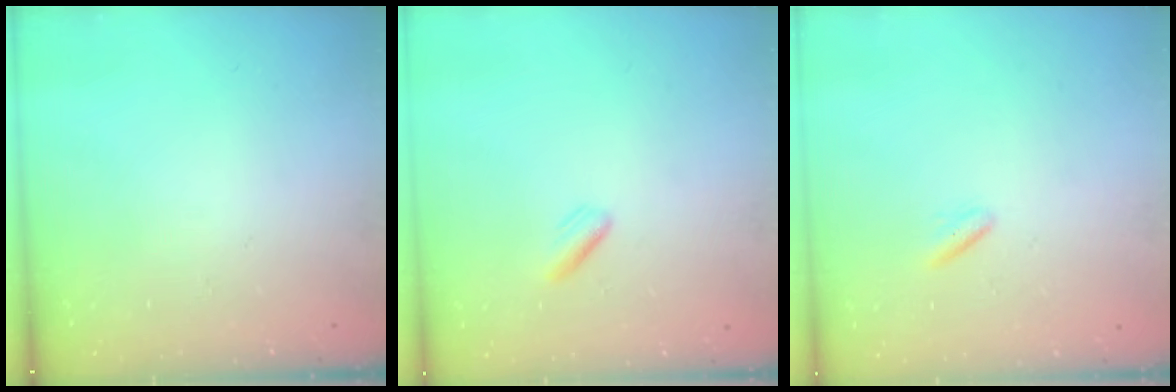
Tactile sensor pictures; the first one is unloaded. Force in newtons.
{"total": 2.0, "press": 1.9, "slide": 0.7}
{"total": 2.1, "press": 2.0, "slide": 0.8}